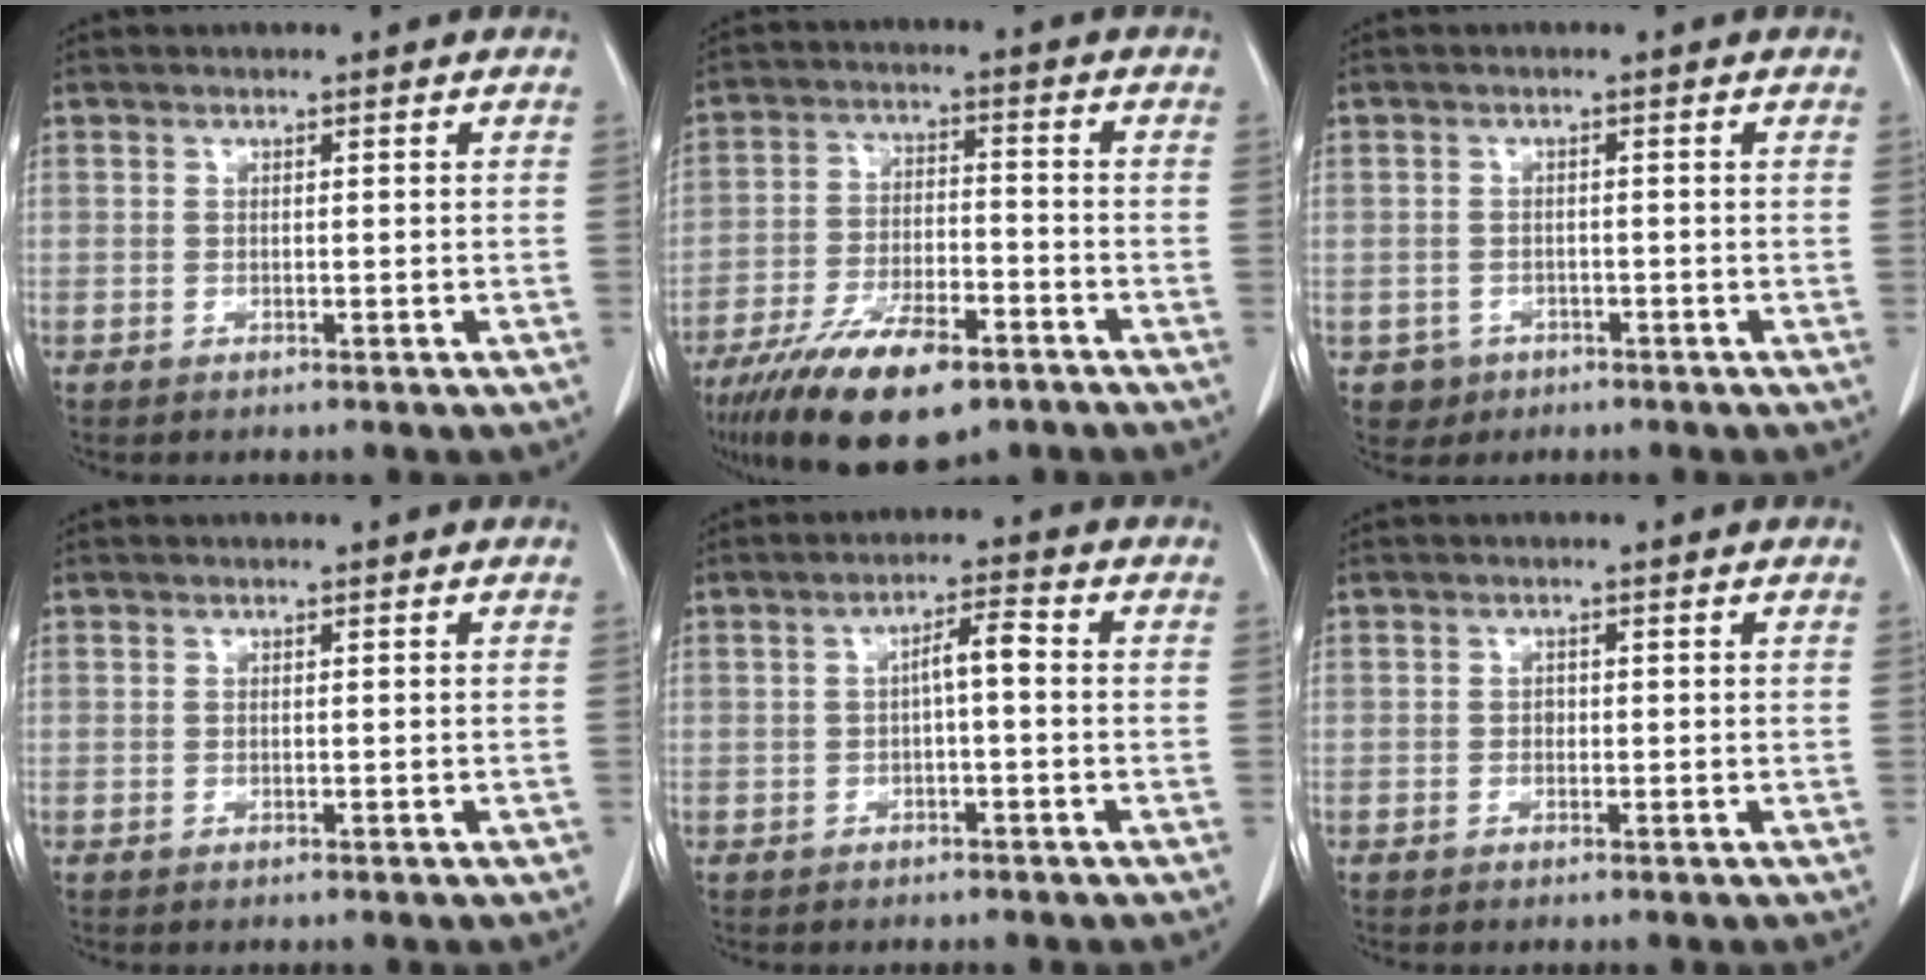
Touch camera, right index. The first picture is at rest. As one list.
[{"total": 14.4, "force": [-9.4, 4.8, 9.8], "torque": [-0.183, -0.018, -0.163]}, {"total": 2.3, "force": [-0.8, 2.1, 0.2], "torque": [0.003, 0.007, -0.009]}, {"total": 0.0}, {"total": 3.5, "force": [-0.2, 0.7, 3.5], "torque": [-0.057, 0.014, -0.003]}, {"total": 0.7, "force": [-0.1, 0.6, 0.4], "torque": [0.000, 0.004, -0.002]}]